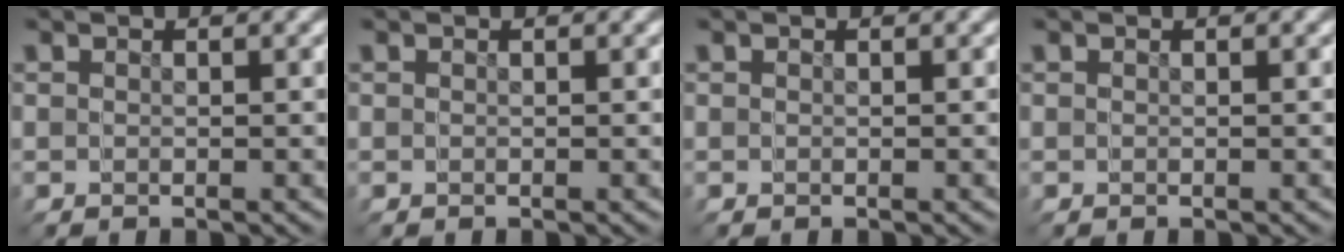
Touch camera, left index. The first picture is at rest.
{"total": 0.0}
{"total": 0.0}
{"total": 0.0}